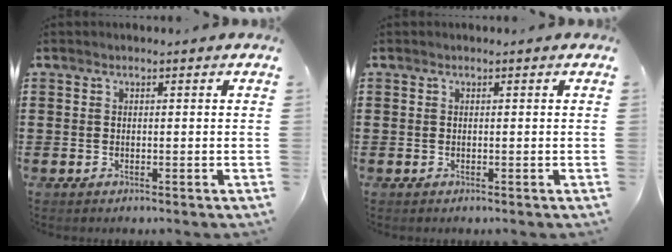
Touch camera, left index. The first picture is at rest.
{"total": 0.0}